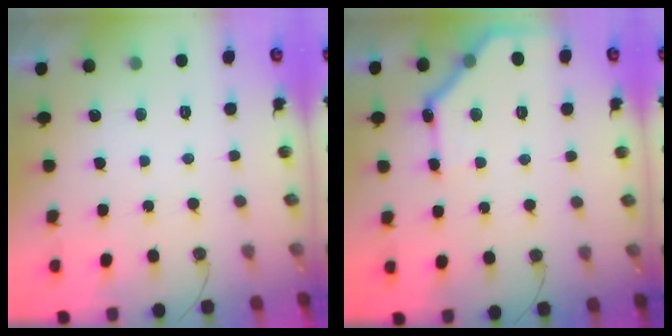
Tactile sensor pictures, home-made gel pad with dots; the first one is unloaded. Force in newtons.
{"total": 13.8, "press": 13.8, "slide": 0.2}